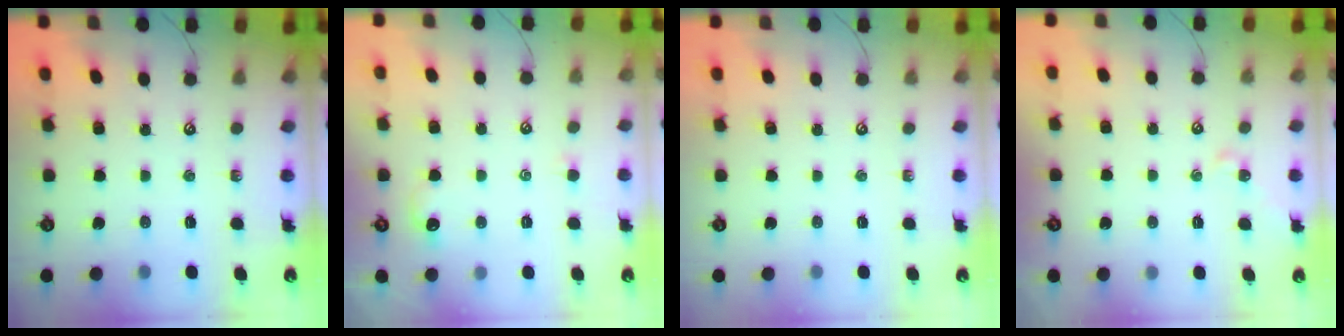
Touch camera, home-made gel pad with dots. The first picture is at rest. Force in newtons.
{"total": 1.3, "press": 1.2, "slide": 0.5}
{"total": 0.0}
{"total": 0.5, "press": 0.4, "slide": 0.4}